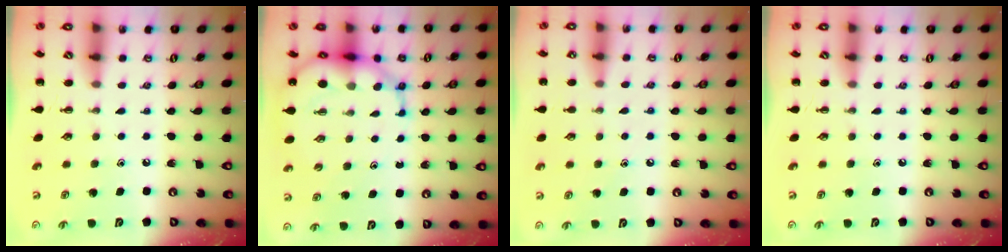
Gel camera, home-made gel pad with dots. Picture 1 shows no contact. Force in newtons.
{"total": 10.2, "press": 9.7, "slide": 3.1}
{"total": 5.1, "press": 4.8, "slide": 1.8}
{"total": 0.0}